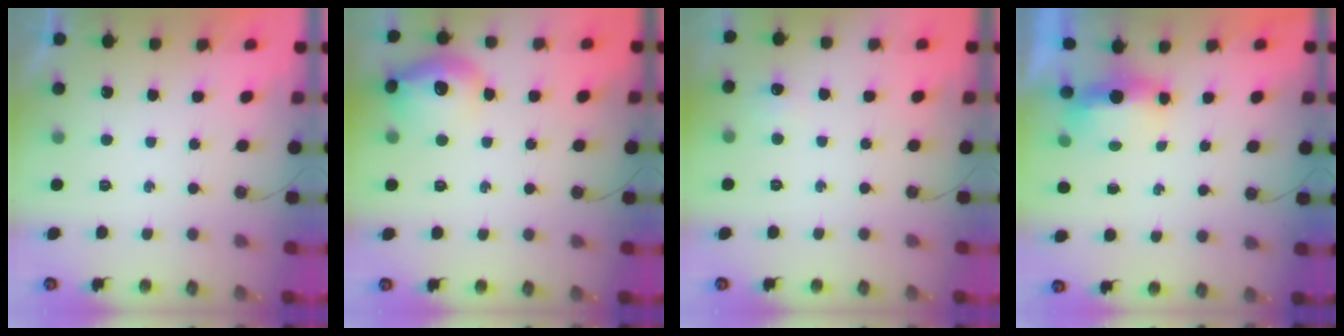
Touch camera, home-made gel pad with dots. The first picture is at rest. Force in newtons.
{"total": 15.8, "press": 15.8, "slide": 1.0}
{"total": 5.2, "press": 5.1, "slide": 0.7}
{"total": 5.9, "press": 5.2, "slide": 2.7}